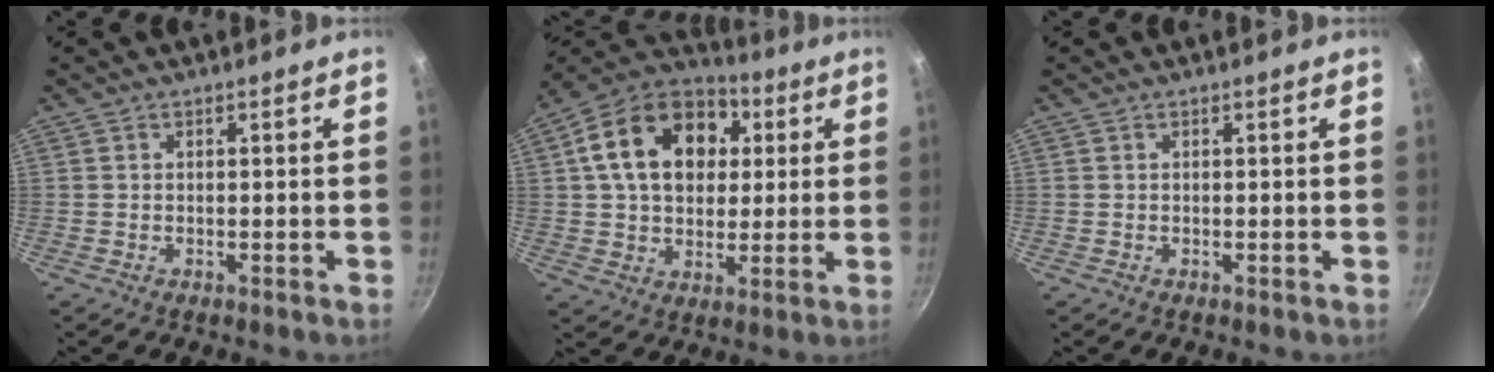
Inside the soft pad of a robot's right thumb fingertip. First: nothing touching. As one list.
[{"total": 19.8, "force": [4.8, 14.2, 12.9], "torque": [-0.195, 0.021, 0.068]}, {"total": 0.0}]